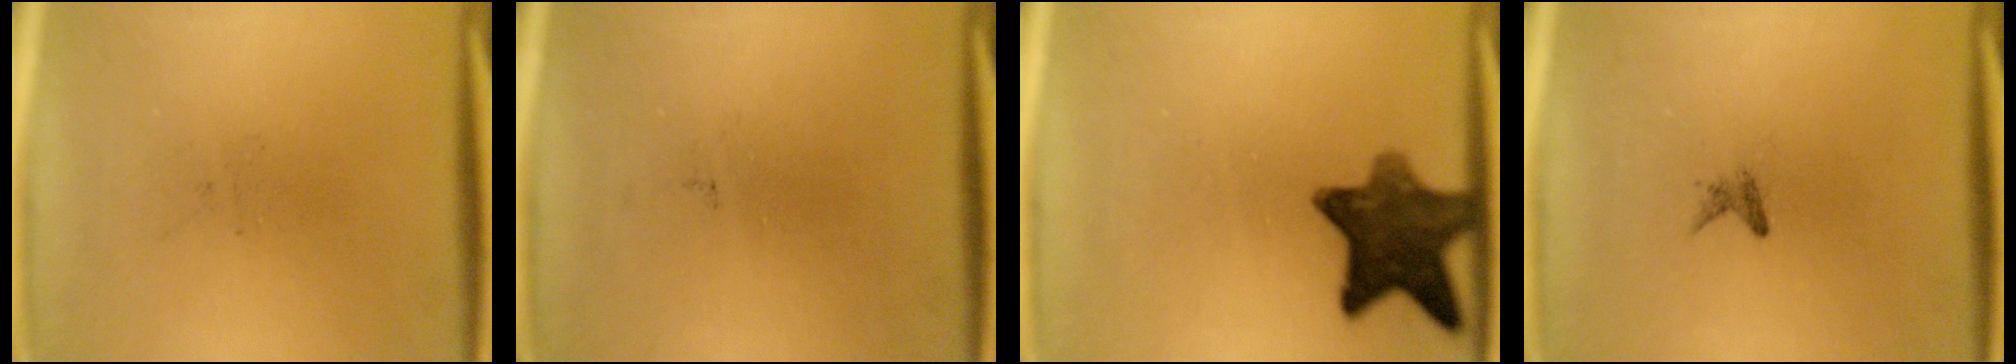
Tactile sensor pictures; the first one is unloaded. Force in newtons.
{"total": 0.0}
{"total": 10.1}
{"total": 0.9}